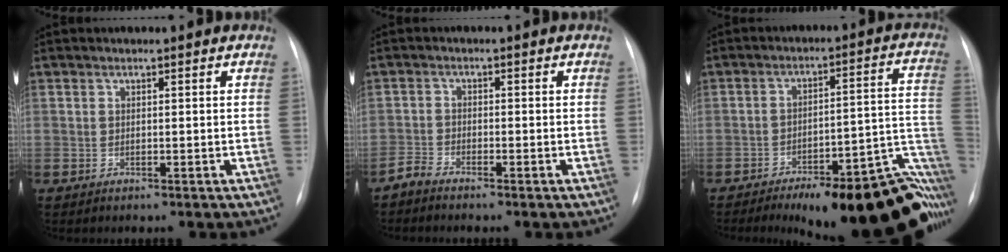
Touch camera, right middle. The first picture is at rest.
{"total": 1.8, "force": [-1.7, 0.2, 0.5], "torque": [-0.013, -0.002, -0.035]}
{"total": 25.5, "force": [-17.5, 5.7, 17.7], "torque": [-0.119, 0.017, -0.227]}